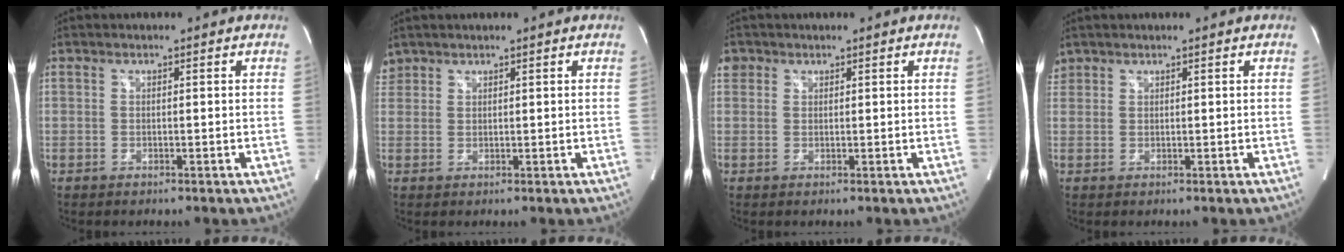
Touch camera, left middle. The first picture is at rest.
{"total": 2.0, "force": [1.7, 1.0, -0.1], "torque": [0.001, 0.014, 0.035]}
{"total": 2.0, "force": [1.0, 1.7, 0.2], "torque": [0.007, 0.009, 0.015]}
{"total": 1.6, "force": [1.3, 1.0, 0.0], "torque": [-0.002, 0.015, 0.027]}